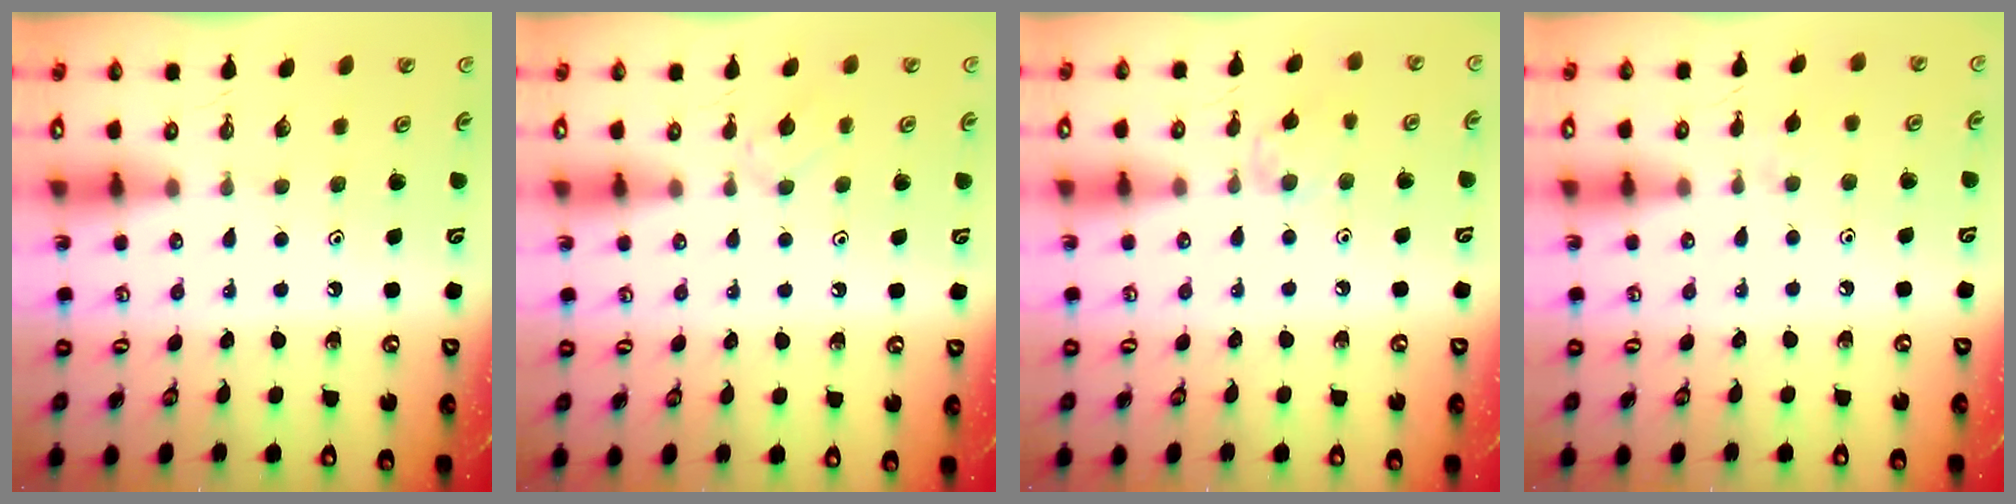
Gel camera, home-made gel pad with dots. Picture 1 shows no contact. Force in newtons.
{"total": 2.2, "press": 2.1, "slide": 0.6}
{"total": 7.1, "press": 7.0, "slide": 0.8}
{"total": 3.3, "press": 3.2, "slide": 0.7}